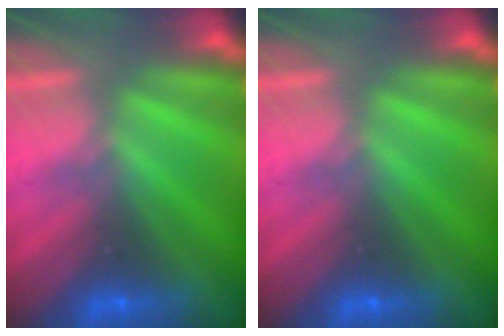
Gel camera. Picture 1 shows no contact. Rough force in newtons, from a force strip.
{"total": 0.0}